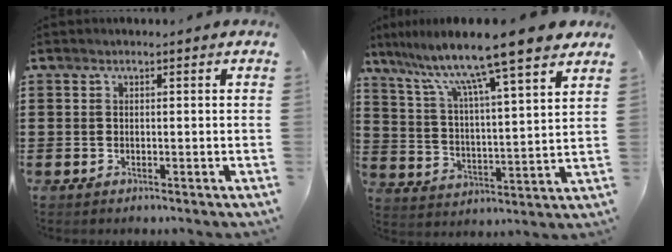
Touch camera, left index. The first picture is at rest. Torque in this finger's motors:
{"motor_torque": [2.02, -0.12, 1.05, 0.21]}